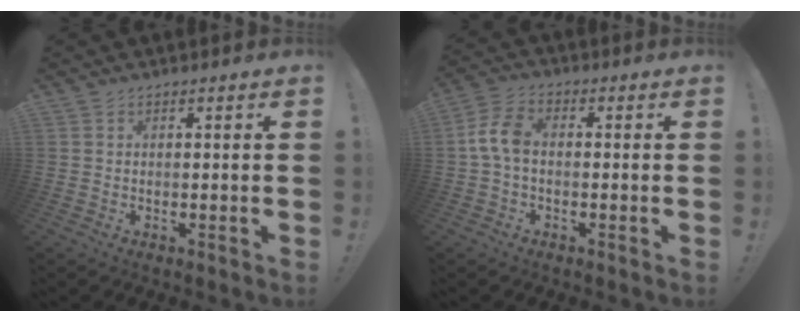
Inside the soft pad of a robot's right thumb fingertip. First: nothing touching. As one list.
[{"total": 7.4, "force": [-0.3, 4.4, 6.0], "torque": [-0.124, 0.011, -0.001]}]